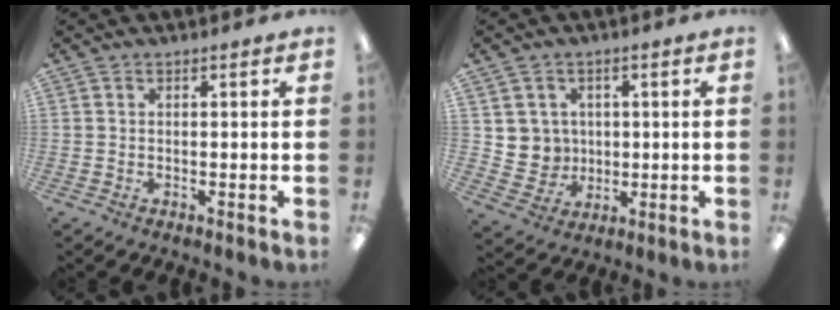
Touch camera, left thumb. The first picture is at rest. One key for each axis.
{"total": 5.7, "fx": 2.0, "fy": 5.4, "fz": -0.3, "tx": -0.013, "ty": -0.004, "tz": 0.042}